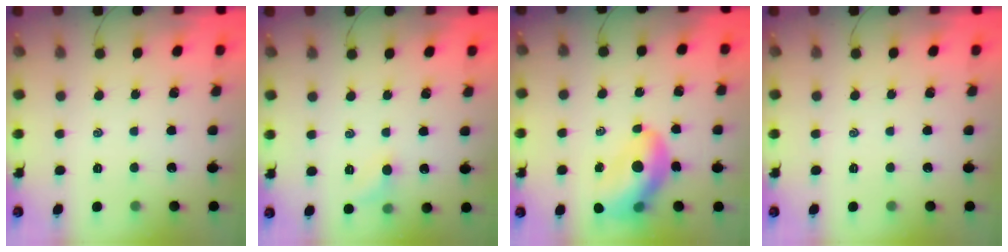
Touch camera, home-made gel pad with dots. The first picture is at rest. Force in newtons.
{"total": 5.7, "press": 5.5, "slide": 1.7}
{"total": 12.4, "press": 11.9, "slide": 3.5}
{"total": 0.0}